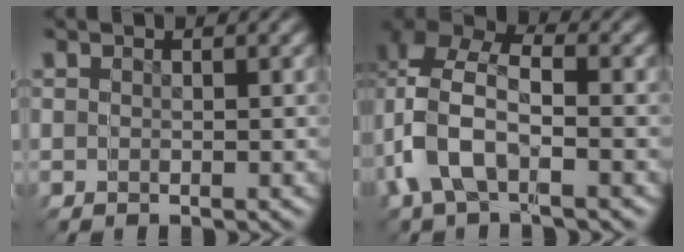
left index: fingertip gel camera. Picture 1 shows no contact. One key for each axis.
{"total": 6.0, "fx": -0.5, "fy": 5.0, "fz": 3.2, "tx": -0.086, "ty": -0.008, "tz": -0.016}